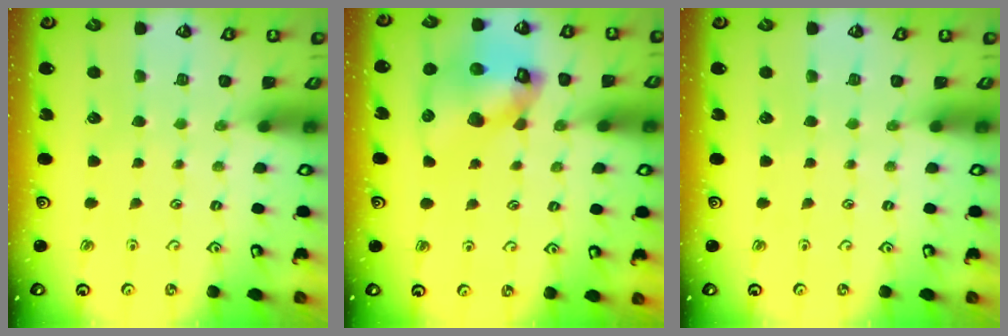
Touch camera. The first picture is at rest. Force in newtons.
{"total": 14.9, "press": 14.7, "slide": 2.0}
{"total": 0.0}